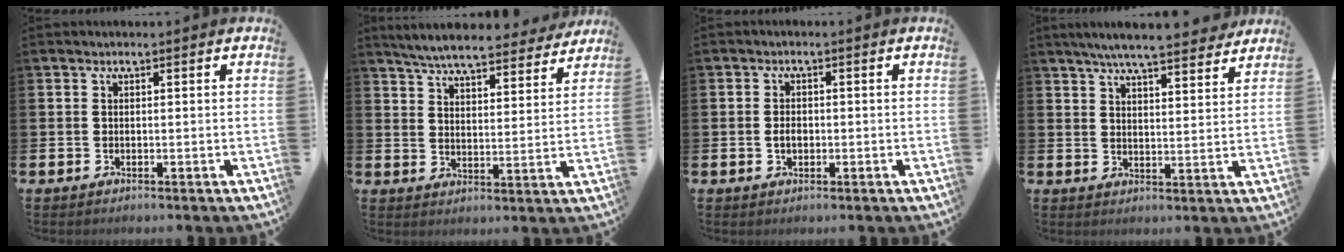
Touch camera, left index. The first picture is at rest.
{"total": 6.8, "force": [6.4, 1.0, 2.0], "torque": [-0.052, -0.038, 0.110]}
{"total": 1.9, "force": [-0.2, 1.3, 1.3], "torque": [-0.016, 0.002, -0.009]}
{"total": 7.0, "force": [6.6, 0.5, 2.3], "torque": [-0.055, -0.033, 0.117]}